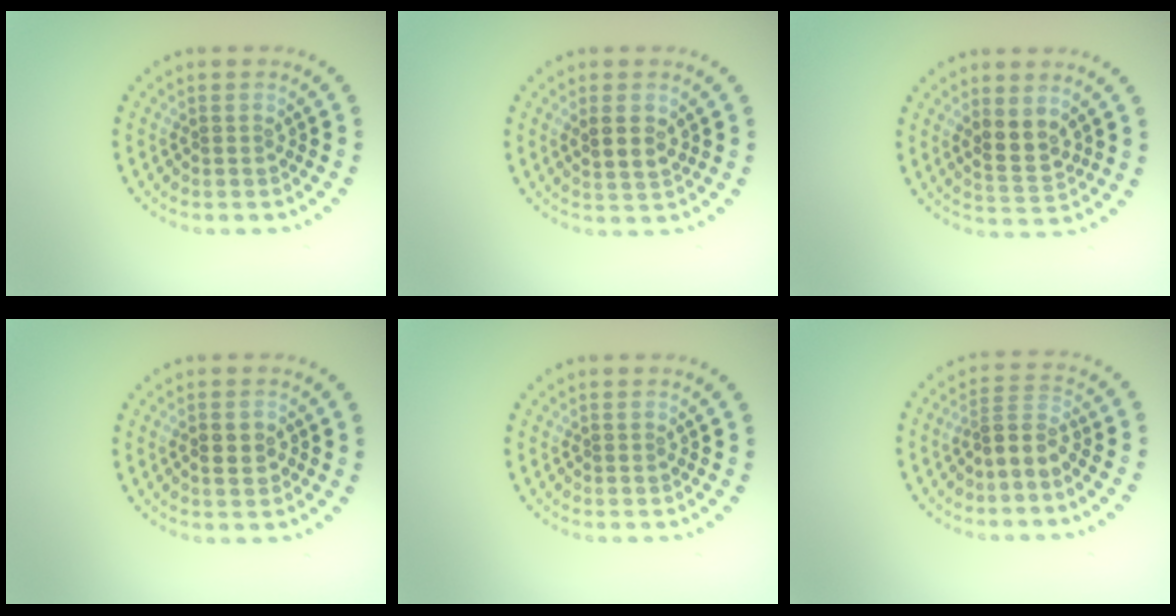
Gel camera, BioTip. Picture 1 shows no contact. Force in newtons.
{"total": 2.0, "press": 1.9, "slide": 0.7}
{"total": 2.5, "press": 2.3, "slide": 0.9}
{"total": 1.5, "press": 1.5, "slide": 0.2}
{"total": 0.0}
{"total": 2.3, "press": 1.7, "slide": 1.5}